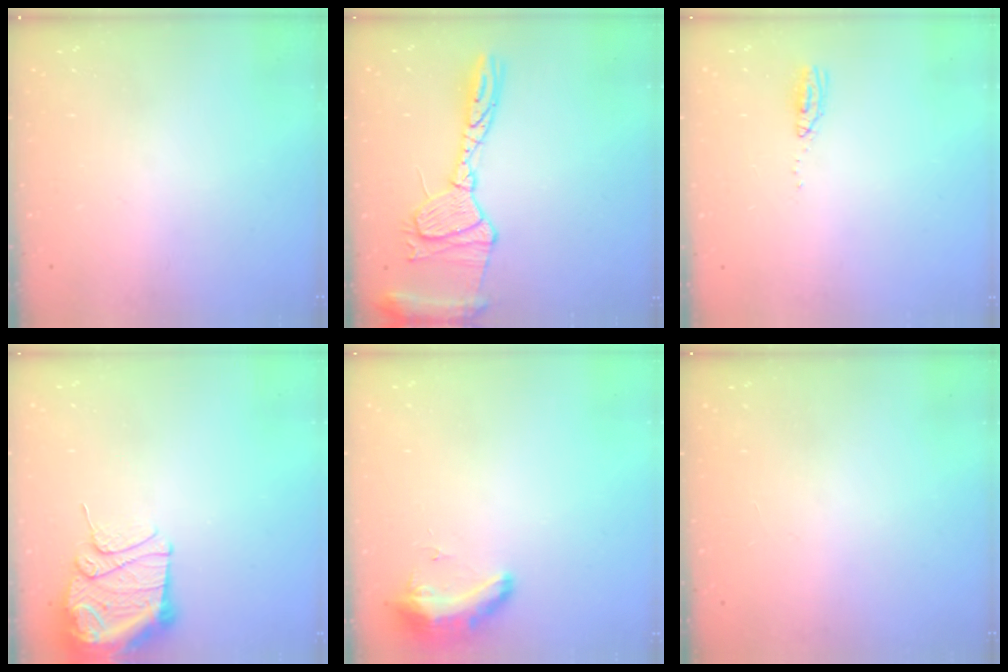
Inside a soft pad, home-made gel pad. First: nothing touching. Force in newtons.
{"total": 17.8, "press": 17.7, "slide": 1.5}
{"total": 9.3, "press": 5.1, "slide": 7.7}
{"total": 13.1, "press": 13.1, "slide": 1.5}
{"total": 11.0, "press": 9.7, "slide": 5.3}
{"total": 0.0}